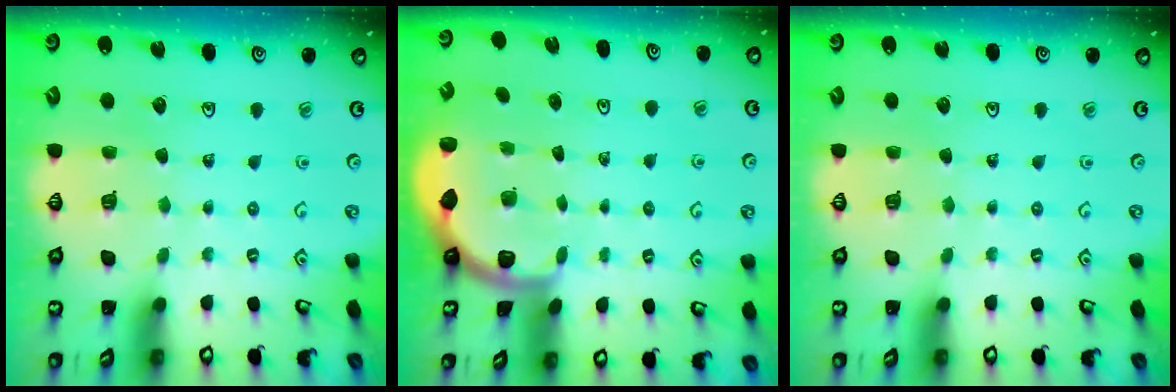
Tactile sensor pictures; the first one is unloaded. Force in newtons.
{"total": 1.9, "press": 1.8, "slide": 0.6}
{"total": 0.0}